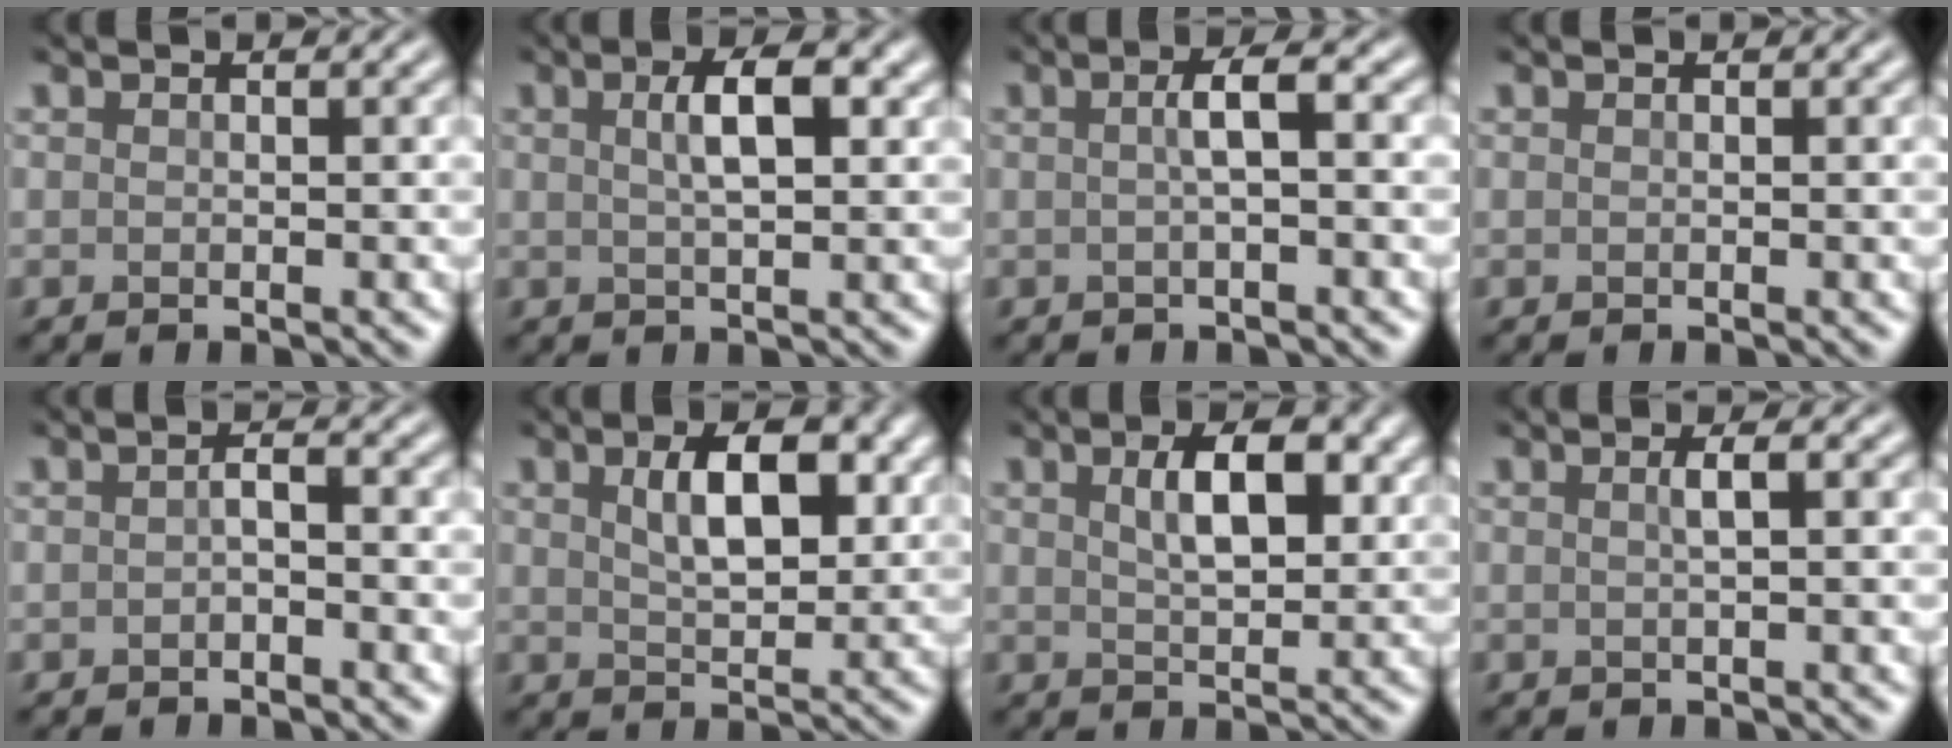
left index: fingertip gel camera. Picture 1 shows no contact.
{"total": 3.6, "force": [1.1, 1.1, 3.3], "torque": [-0.057, 0.008, 0.018]}
{"total": 2.4, "force": [0.1, 0.4, 2.4], "torque": [-0.043, 0.009, -0.001]}
{"total": 0.0}
{"total": 1.2, "force": [-0.5, 0.3, 1.0], "torque": [-0.021, 0.003, -0.010]}
{"total": 5.4, "force": [1.8, 2.6, 4.5], "torque": [-0.078, 0.003, 0.030]}
{"total": 4.9, "force": [1.6, 2.2, 4.1], "torque": [-0.073, 0.004, 0.029]}
{"total": 1.5, "force": [0.2, 0.3, 1.4], "torque": [-0.024, 0.007, 0.000]}